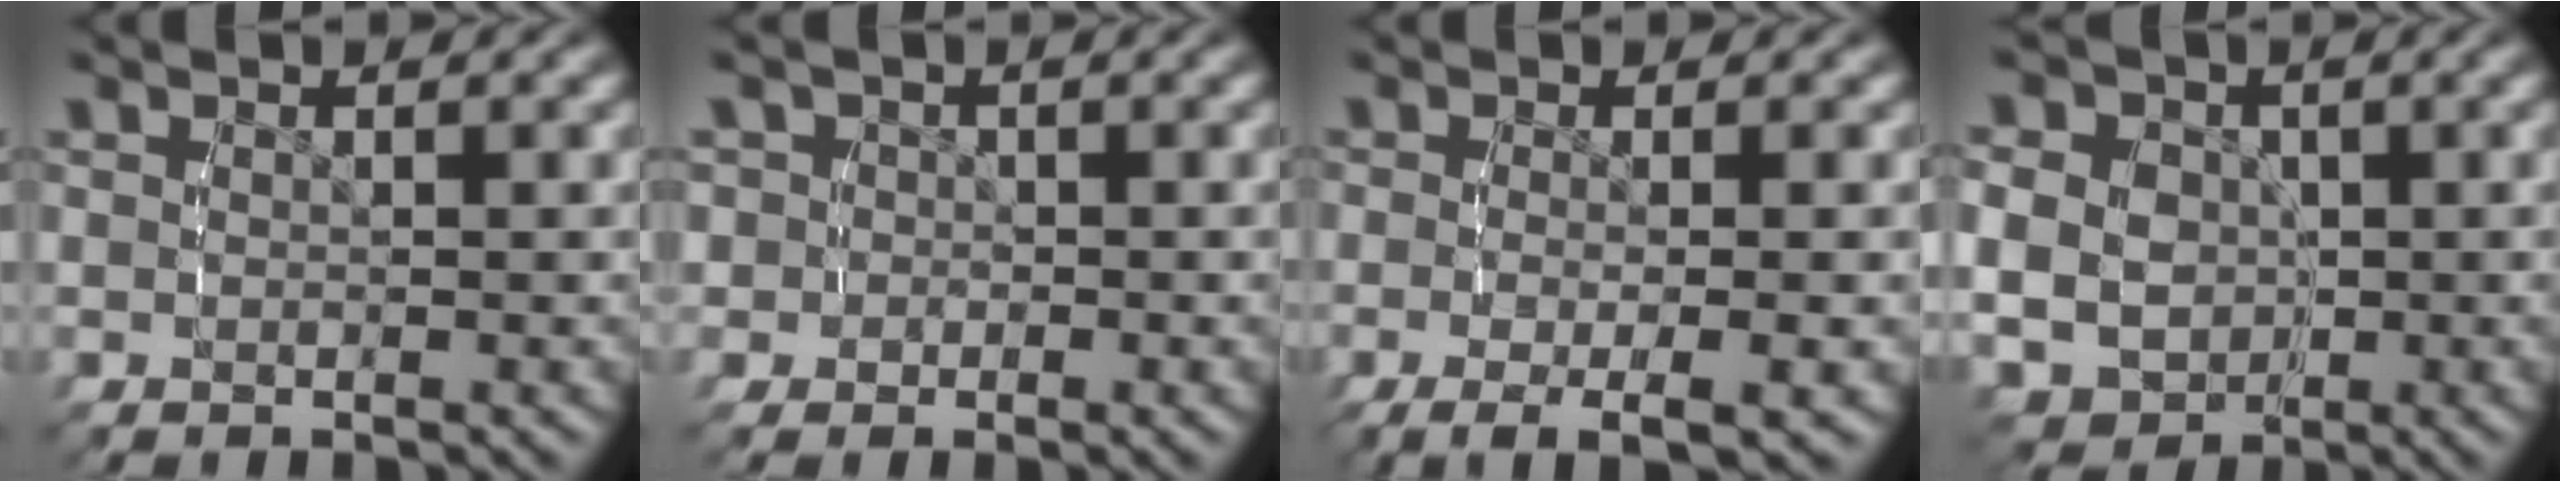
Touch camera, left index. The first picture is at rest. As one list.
[{"total": 3.1, "force": [-0.3, 3.1, 0.3], "torque": [-0.017, -0.005, -0.013]}, {"total": 5.1, "force": [-2.9, 1.5, 3.9], "torque": [-0.072, -0.025, -0.032]}, {"total": 9.6, "force": [-0.6, 8.6, 4.2], "torque": [-0.093, -0.043, -0.001]}]